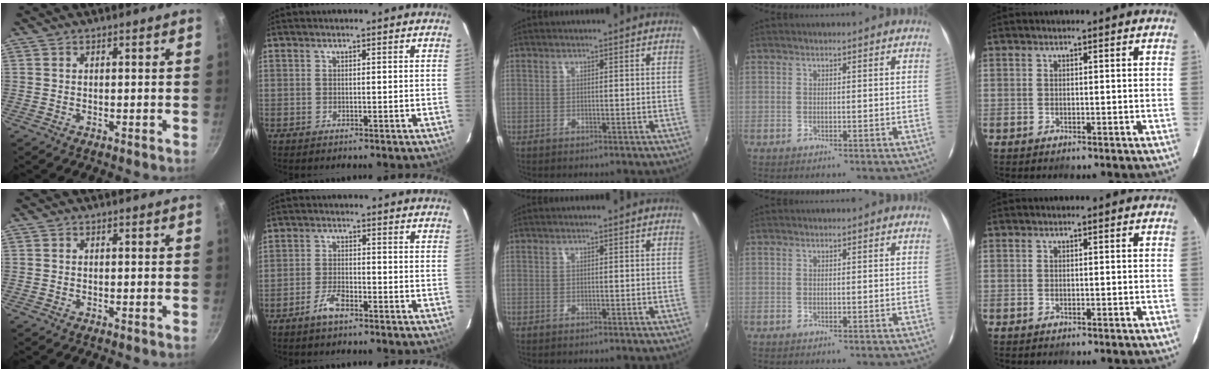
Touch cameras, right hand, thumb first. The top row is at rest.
{"index": {"total": 4.2, "force": [-2.9, 1.4, 2.6], "torque": [-0.062, 0.000, -0.055]}}